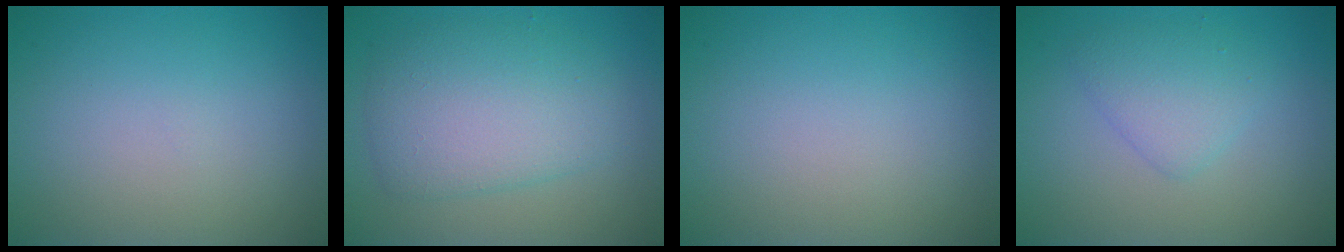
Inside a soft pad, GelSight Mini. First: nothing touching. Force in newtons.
{"total": 5.5, "press": 5.5, "slide": 0.1}
{"total": 0.0}
{"total": 2.6, "press": 2.6, "slide": 0.1}